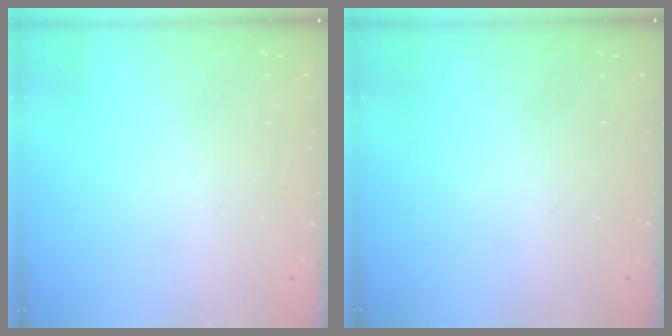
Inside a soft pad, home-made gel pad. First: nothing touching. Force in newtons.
{"total": 0.0}